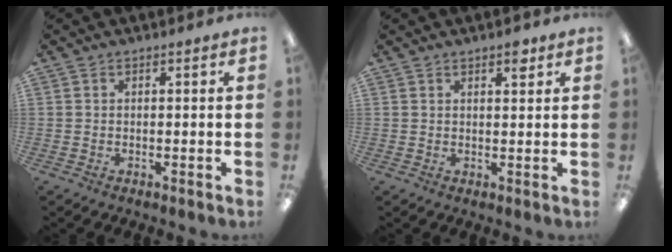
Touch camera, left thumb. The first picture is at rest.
{"total": 3.0, "force": [2.2, 1.1, 1.7], "torque": [-0.013, -0.008, 0.033]}